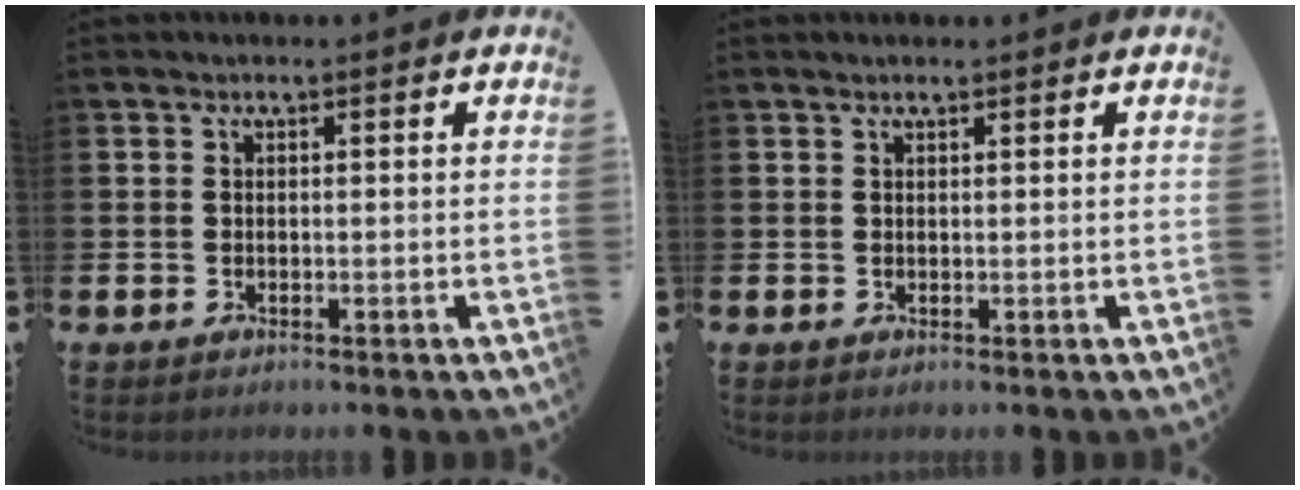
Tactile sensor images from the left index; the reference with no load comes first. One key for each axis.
{"total": 0.7, "fx": 0.7, "fy": 0.1, "fz": 0.3, "tx": 0.002, "ty": -0.002, "tz": 0.011}